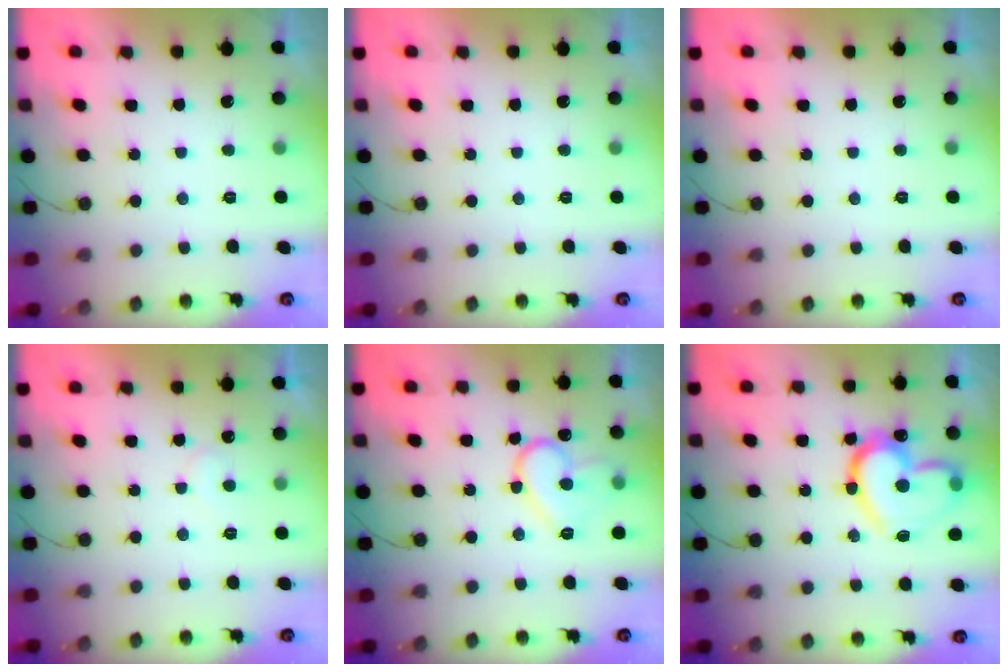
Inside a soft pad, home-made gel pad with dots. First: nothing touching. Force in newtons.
{"total": 0.0}
{"total": 0.0}
{"total": 6.4, "press": 6.3, "slide": 0.5}
{"total": 13.7, "press": 13.7, "slide": 0.9}
{"total": 21.3, "press": 21.1, "slide": 2.6}